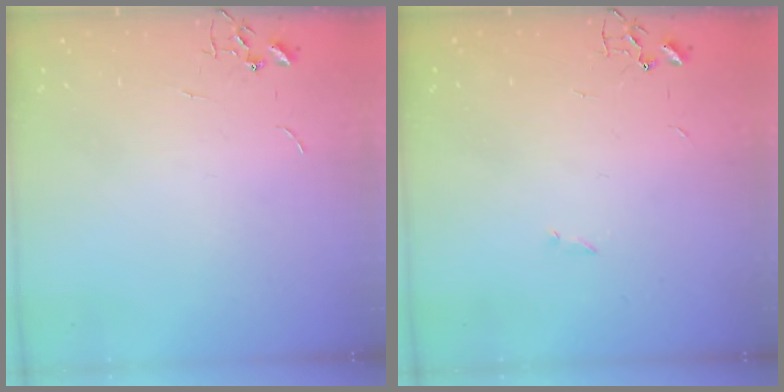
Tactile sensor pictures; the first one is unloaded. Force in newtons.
{"total": 0.8, "press": 0.8, "slide": 0.2}